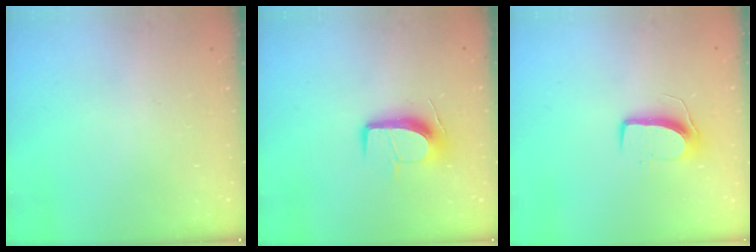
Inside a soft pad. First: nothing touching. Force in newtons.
{"total": 10.9, "press": 10.9, "slide": 0.2}
{"total": 9.3, "press": 9.3, "slide": 0.5}